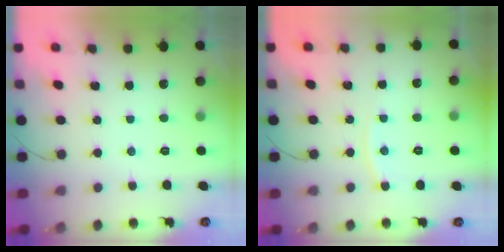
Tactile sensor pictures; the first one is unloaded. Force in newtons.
{"total": 4.7, "press": 4.7, "slide": 0.2}